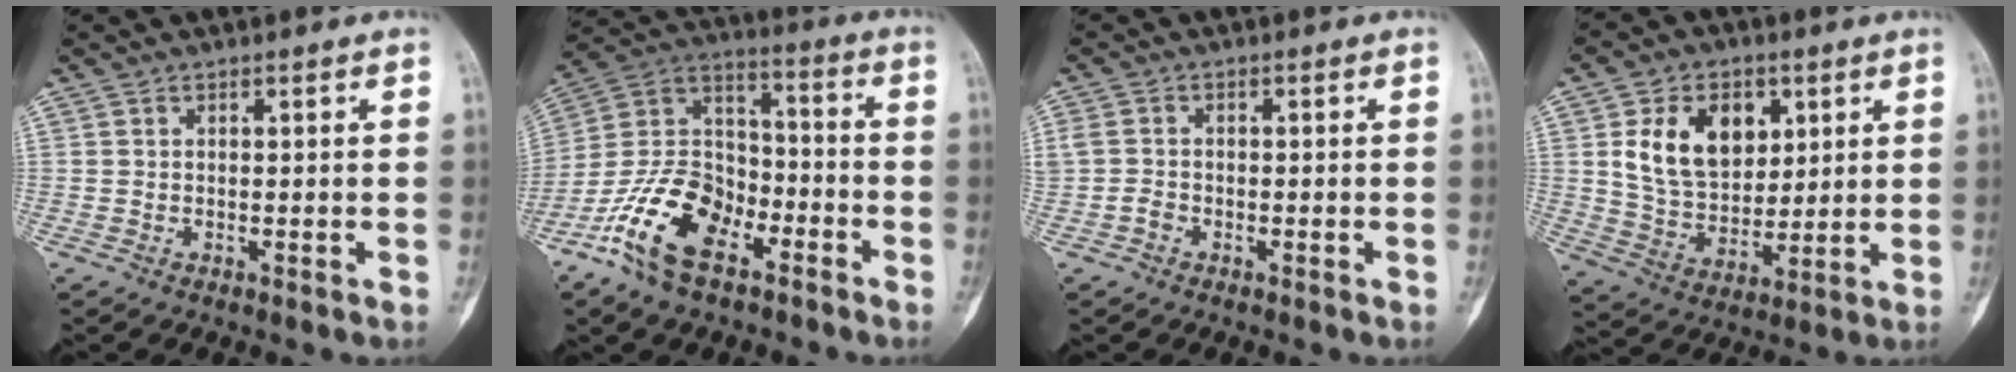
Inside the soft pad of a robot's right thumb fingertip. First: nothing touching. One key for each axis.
{"total": 17.1, "fx": -9.4, "fy": 9.4, "fz": 10.7, "tx": -0.196, "ty": 0.068, "tz": -0.182}
{"total": 2.7, "fx": -1.0, "fy": 2.2, "fz": 1.2, "tx": -0.027, "ty": 0.015, "tz": -0.018}
{"total": 14.3, "fx": 4.5, "fy": 10.1, "fz": 9.1, "tx": -0.117, "ty": -0.016, "tz": 0.089}